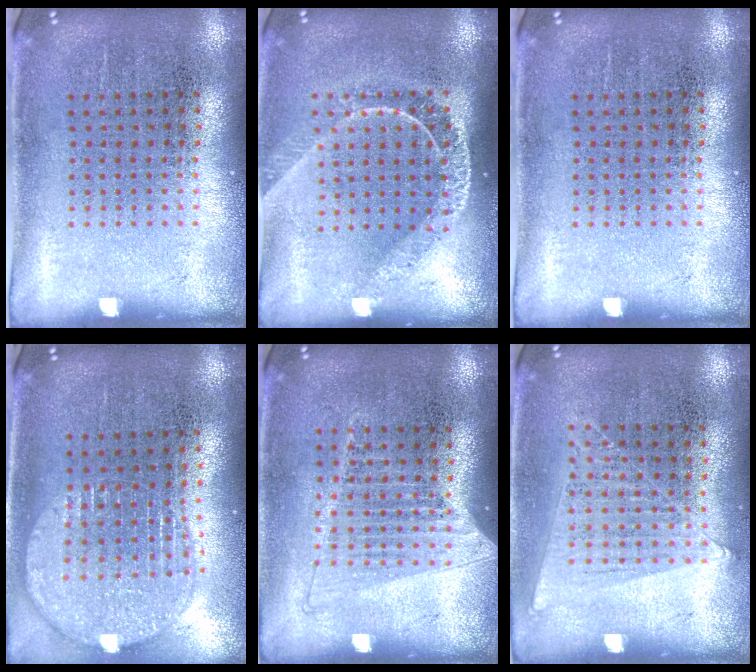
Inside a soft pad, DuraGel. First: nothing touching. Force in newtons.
{"total": 1.8, "press": 1.5, "slide": 1.0}
{"total": 0.0}
{"total": 1.9, "press": 1.6, "slide": 1.0}
{"total": 1.2, "press": 1.1, "slide": 0.5}
{"total": 1.0, "press": 0.9, "slide": 0.4}